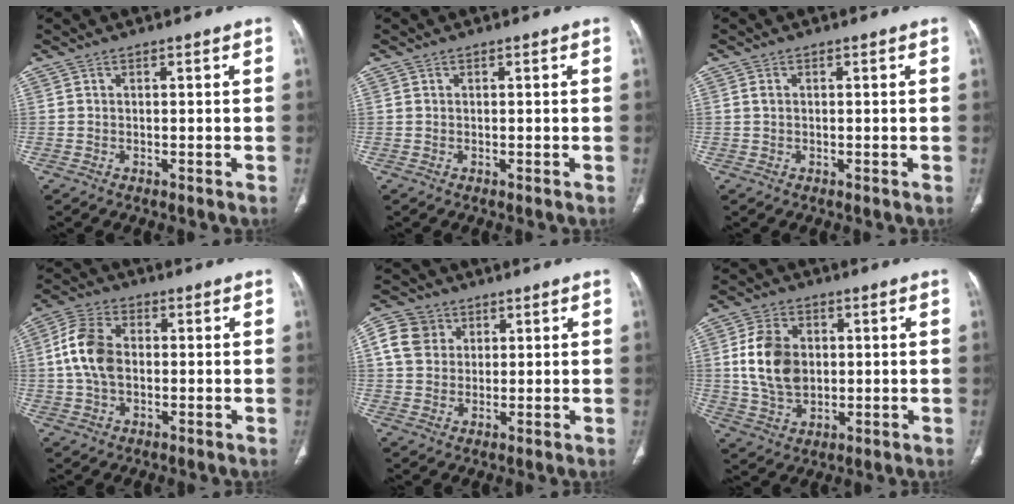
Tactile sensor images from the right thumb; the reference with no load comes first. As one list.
[{"total": 0.0}, {"total": 1.2, "force": [0.3, 0.8, 0.8], "torque": [-0.016, 0.002, 0.006]}, {"total": 10.0, "force": [0.4, 6.6, 7.5], "torque": [-0.149, 0.018, 0.004]}, {"total": 7.7, "force": [2.6, 6.6, 3.0], "torque": [-0.039, 0.002, 0.046]}, {"total": 11.7, "force": [1.2, 8.5, 7.9], "torque": [-0.131, -0.002, 0.028]}]